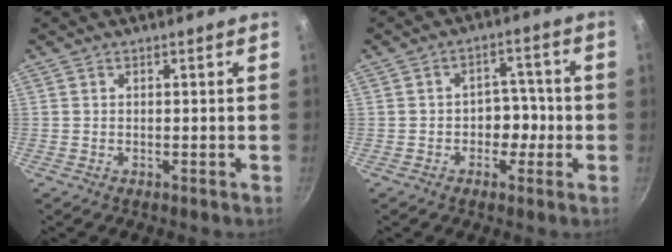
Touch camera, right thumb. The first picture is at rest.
{"total": 5.4, "force": [-1.3, 4.2, 3.0], "torque": [0.007, 0.021, -0.021]}